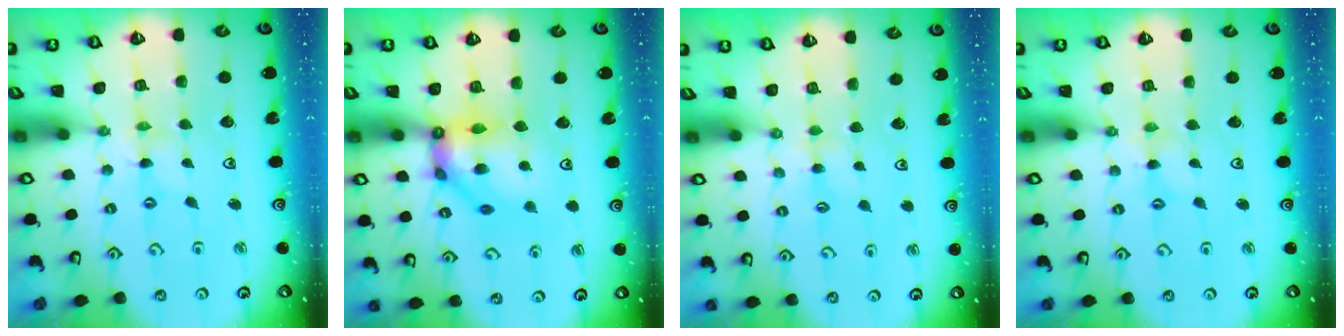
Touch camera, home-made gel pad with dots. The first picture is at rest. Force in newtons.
{"total": 12.4, "press": 12.2, "slide": 2.4}
{"total": 2.4, "press": 2.4, "slide": 0.3}
{"total": 1.3, "press": 1.2, "slide": 0.4}